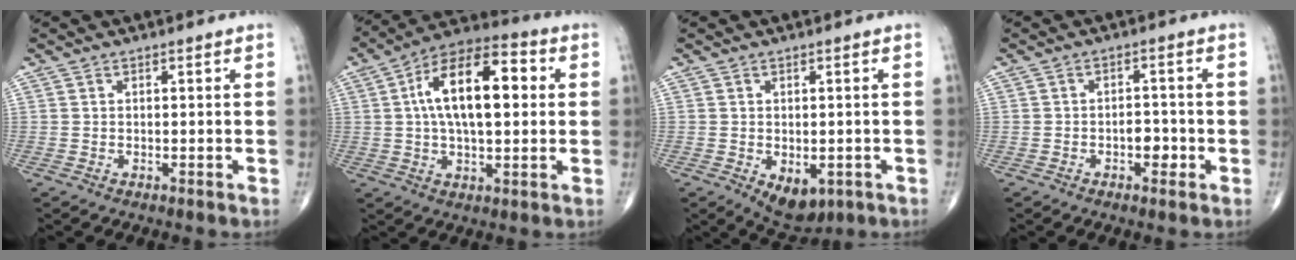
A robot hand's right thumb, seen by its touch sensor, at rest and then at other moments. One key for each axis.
{"total": 17.3, "fx": 2.7, "fy": 8.2, "fz": 15.0, "tx": -0.242, "ty": 0.027, "tz": 0.036}
{"total": 6.5, "fx": -2.1, "fy": 3.9, "fz": 4.7, "tx": -0.050, "ty": -0.004, "tz": -0.015}
{"total": 3.5, "fx": -1.3, "fy": 2.1, "fz": 2.6, "tx": -0.021, "ty": 0.011, "tz": -0.018}